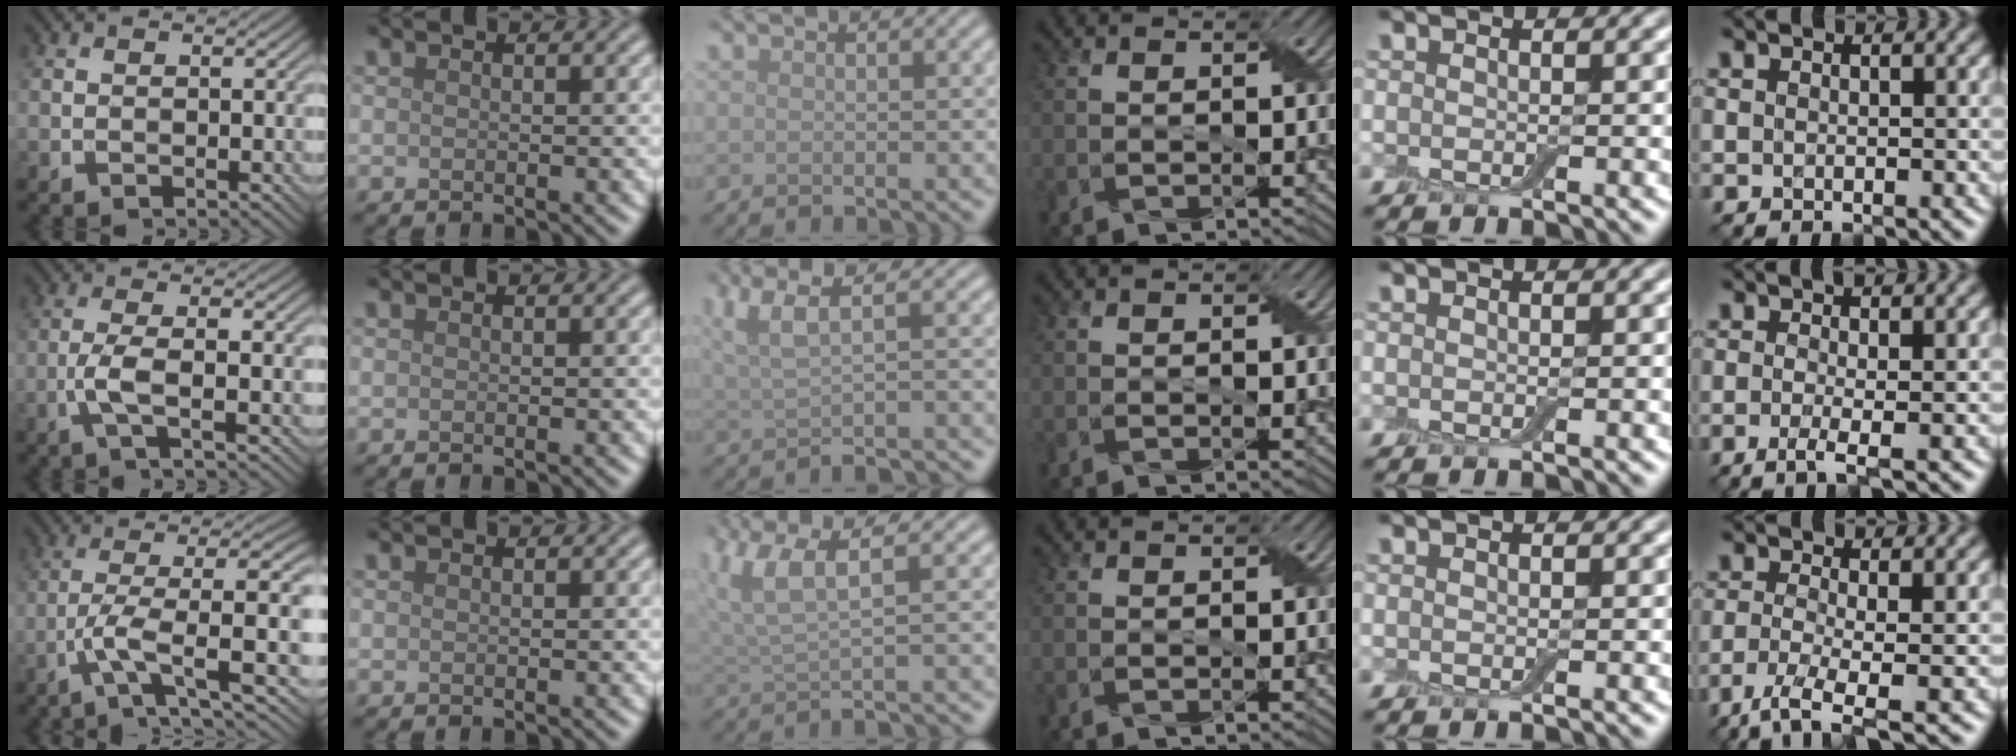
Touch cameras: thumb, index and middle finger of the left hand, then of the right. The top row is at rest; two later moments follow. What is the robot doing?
{"motion": "peel", "object": "aluminum foil"}